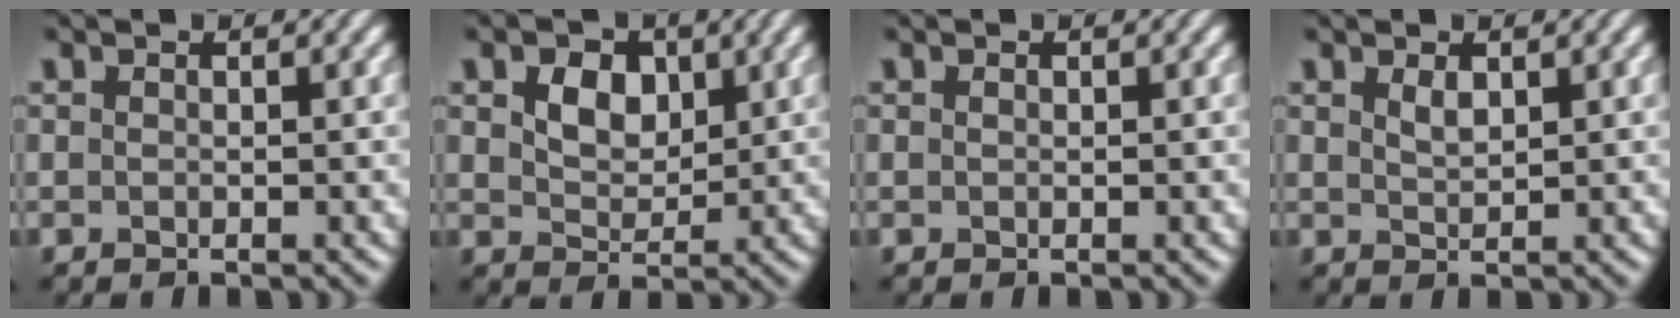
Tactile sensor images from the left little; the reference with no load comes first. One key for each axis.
{"total": 3.6, "fx": 1.3, "fy": 2.5, "fz": 2.2, "tx": -0.046, "ty": -0.001, "tz": 0.014}
{"total": 0.0}
{"total": 1.2, "fx": 0.7, "fy": 0.5, "fz": 0.8, "tx": -0.019, "ty": 0.000, "tz": 0.017}